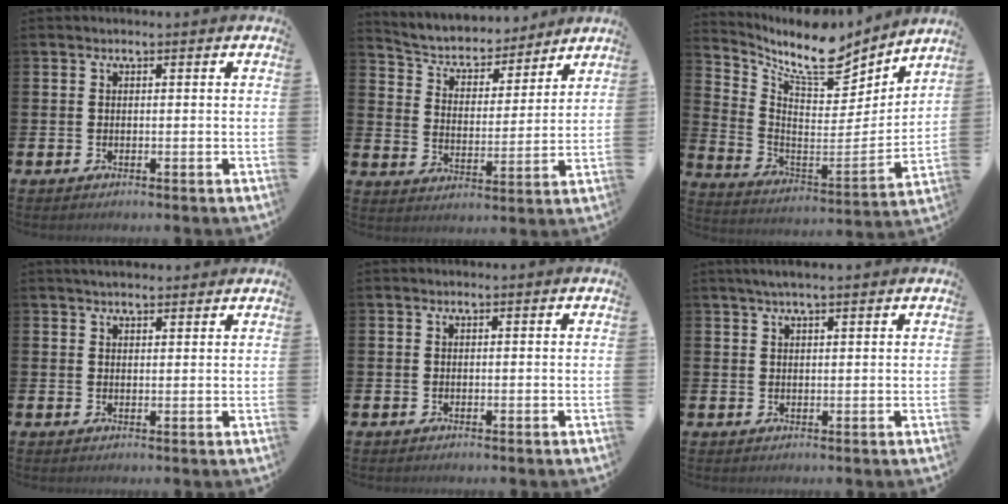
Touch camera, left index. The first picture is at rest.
{"total": 5.4, "force": [5.0, 2.0, 0.8], "torque": [-0.053, -0.037, 0.082]}
{"total": 11.2, "force": [9.6, 3.0, 5.0], "torque": [-0.123, -0.068, 0.159]}
{"total": 2.6, "force": [2.4, 0.6, 0.5], "torque": [-0.007, -0.006, 0.042]}
{"total": 0.0}
{"total": 2.5, "force": [1.9, 0.3, 1.6], "torque": [-0.025, 0.000, 0.032]}